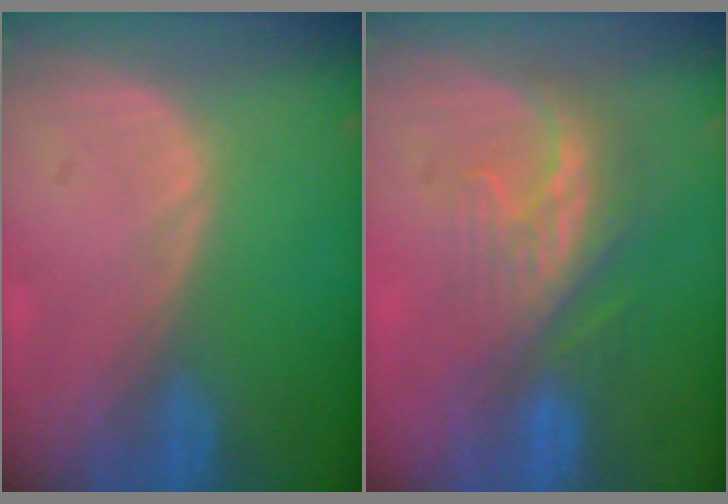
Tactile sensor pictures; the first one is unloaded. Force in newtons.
{"total": 8.4, "press": 7.2, "slide": 4.2}